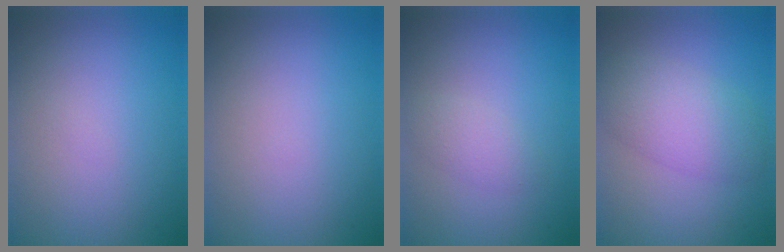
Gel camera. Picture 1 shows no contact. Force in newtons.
{"total": 0.0}
{"total": 1.7, "press": 1.7, "slide": 0.0}
{"total": 5.0, "press": 5.0, "slide": 0.2}